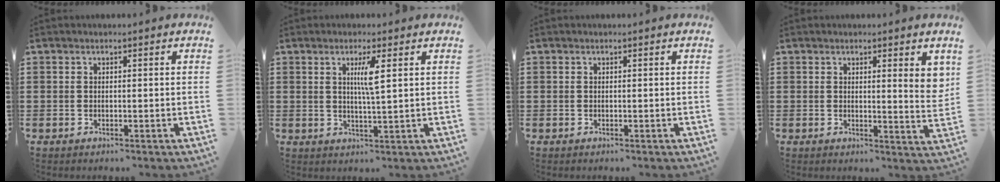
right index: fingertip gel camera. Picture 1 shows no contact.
{"total": 3.7, "force": [1.2, 0.0, 3.5], "torque": [-0.073, -0.002, 0.017]}
{"total": 0.0}
{"total": 3.4, "force": [1.7, 0.5, 3.0], "torque": [-0.045, -0.005, 0.026]}